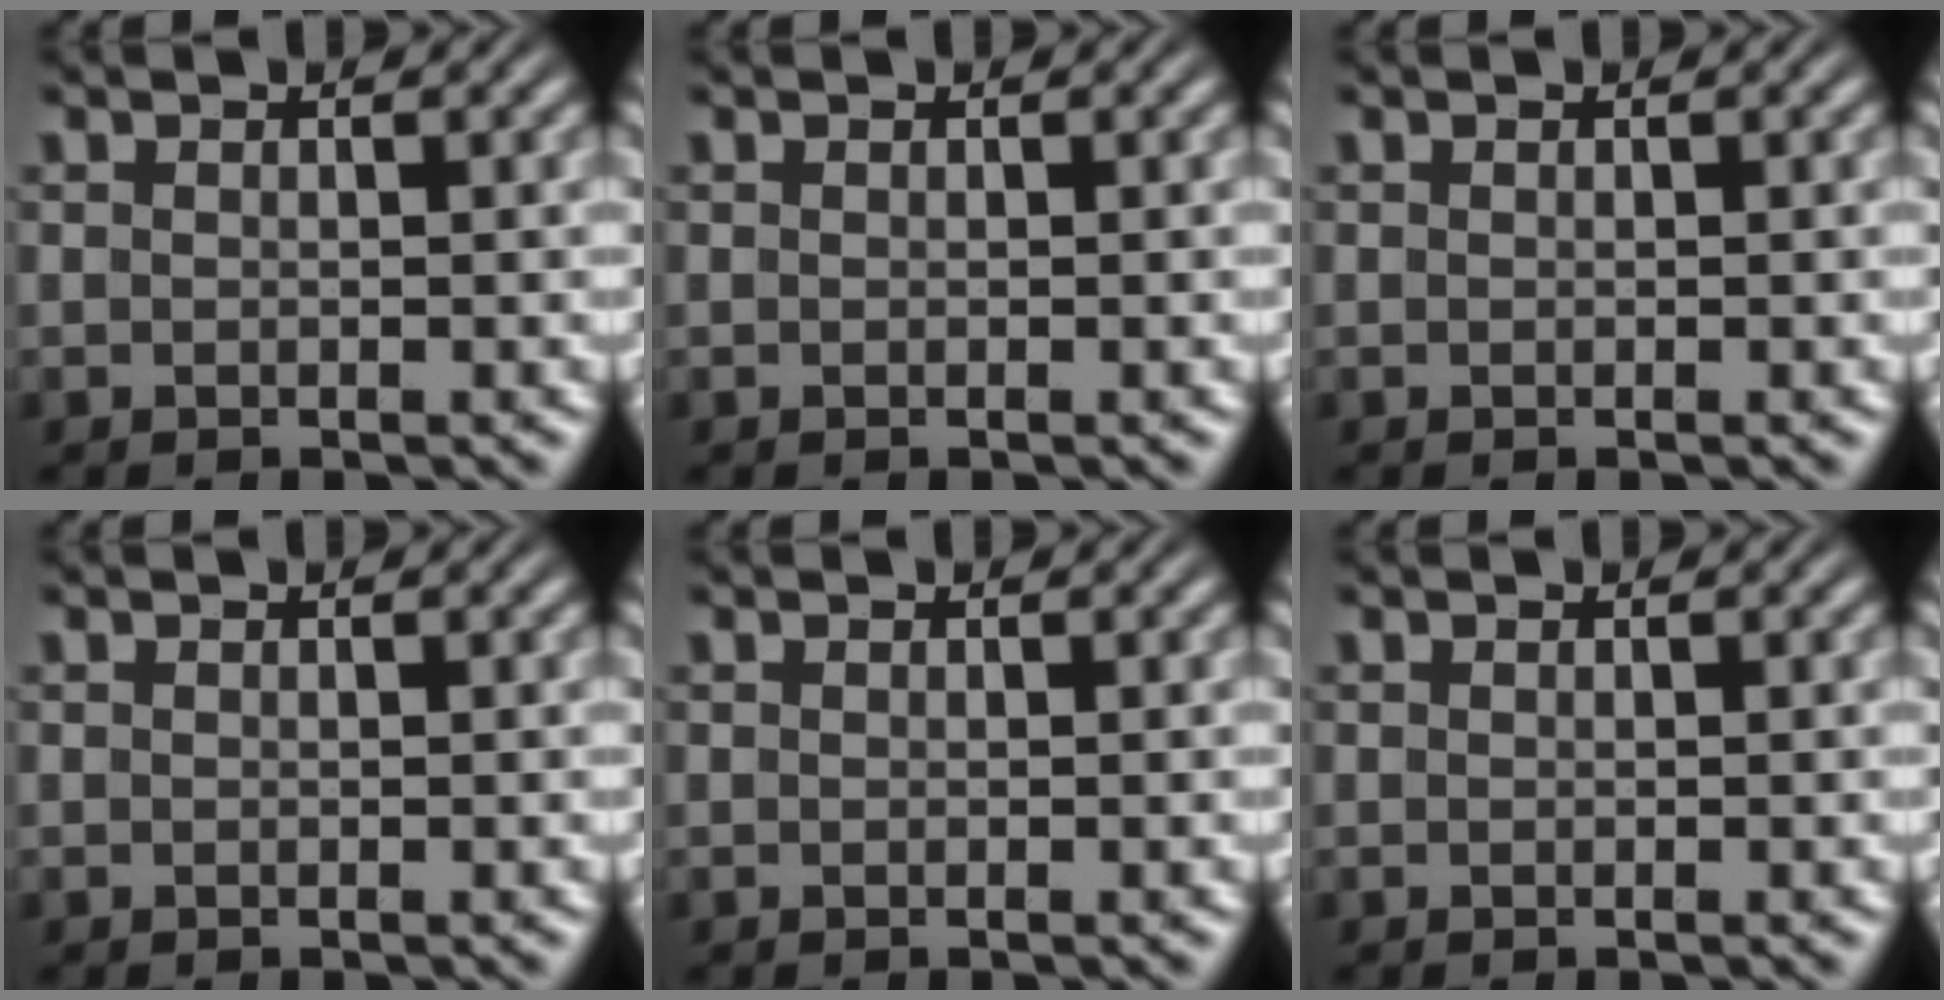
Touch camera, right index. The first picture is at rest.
{"total": 0.0}
{"total": 0.0}
{"total": 0.0}
{"total": 0.0}
{"total": 0.0}